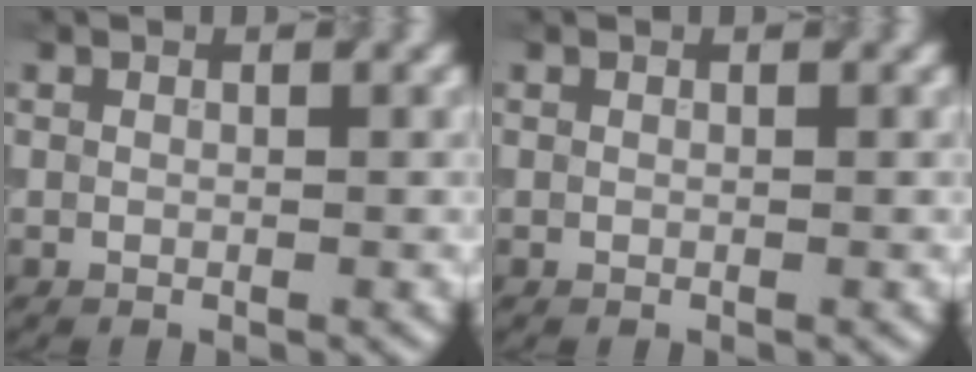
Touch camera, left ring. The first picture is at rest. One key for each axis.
{"total": 0.0}